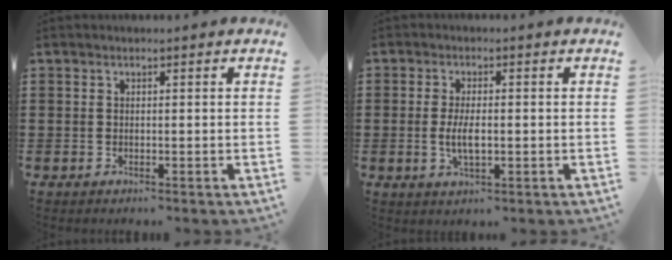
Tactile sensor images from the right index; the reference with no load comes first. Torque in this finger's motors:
{"motor_torque": [1.56, 0.58, 0.55, 0.14]}